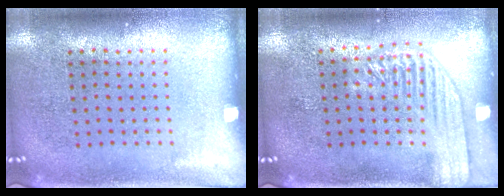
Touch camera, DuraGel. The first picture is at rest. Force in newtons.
{"total": 2.0, "press": 1.8, "slide": 0.7}